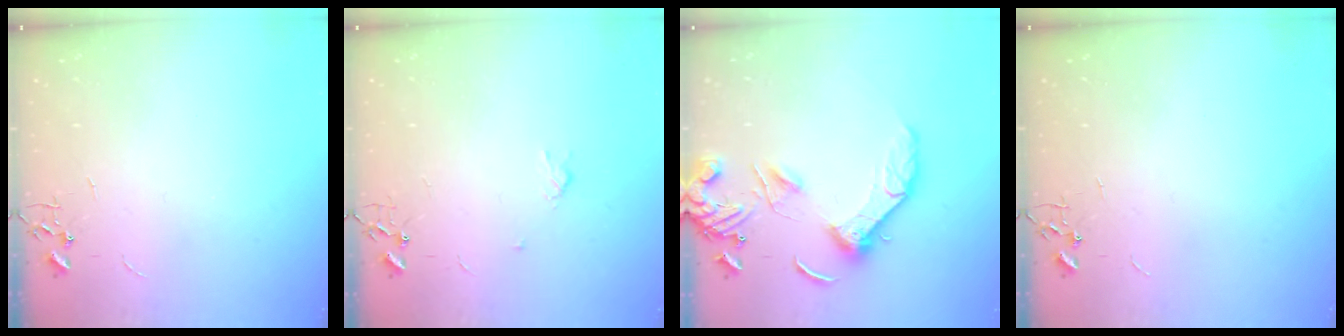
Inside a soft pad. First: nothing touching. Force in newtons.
{"total": 3.5, "press": 3.5, "slide": 0.7}
{"total": 13.5, "press": 13.4, "slide": 1.7}
{"total": 0.0}